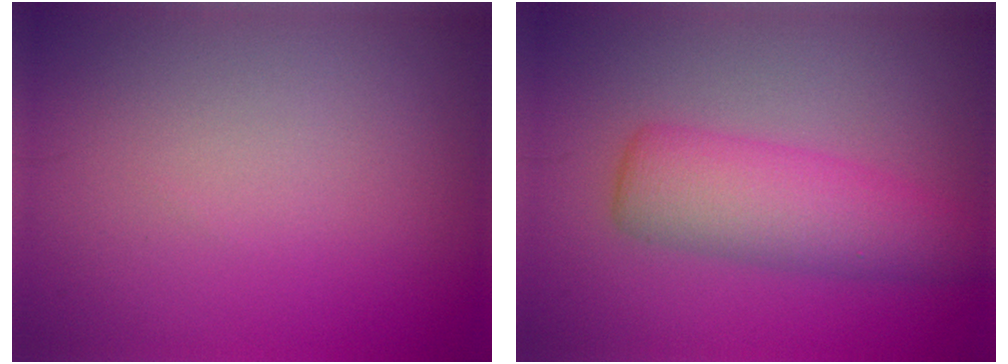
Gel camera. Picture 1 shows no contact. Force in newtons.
{"total": 5.3, "press": 5.3, "slide": 0.2}